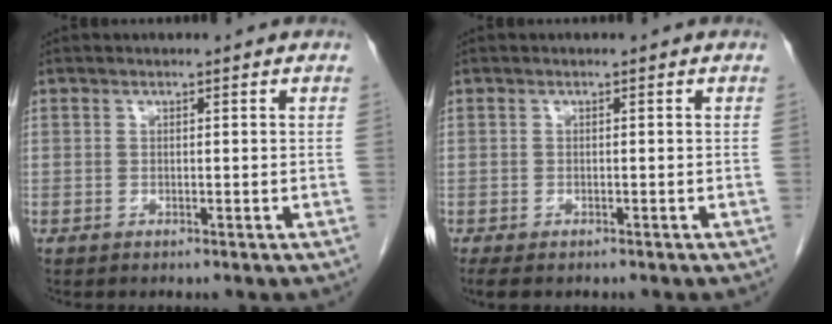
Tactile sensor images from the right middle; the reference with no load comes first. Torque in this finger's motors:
{"motor_torque": [0.53, -0.04, 0.03, 0.02]}